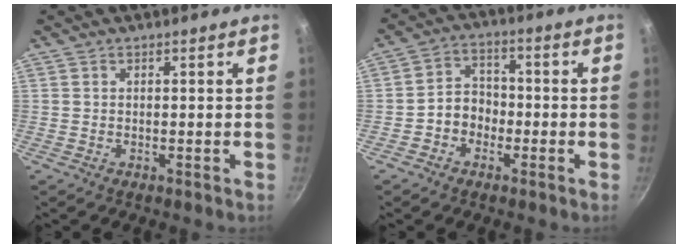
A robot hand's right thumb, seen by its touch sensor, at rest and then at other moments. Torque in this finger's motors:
{"motor_torque": [0.17, -0.11, -0.03, 0.02, 0.01]}